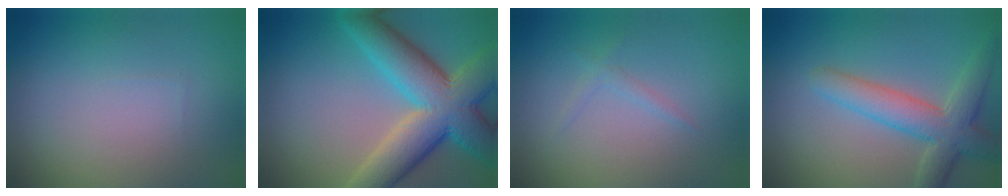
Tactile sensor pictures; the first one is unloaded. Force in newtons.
{"total": 8.9, "press": 8.8, "slide": 0.8}
{"total": 0.8, "press": 0.8, "slide": 0.0}
{"total": 5.1, "press": 5.1, "slide": 0.5}